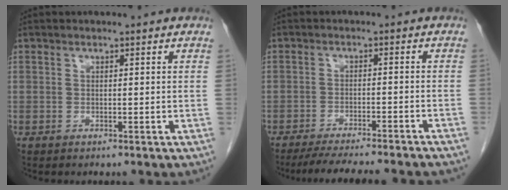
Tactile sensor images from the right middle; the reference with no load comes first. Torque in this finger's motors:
{"motor_torque": [1.08, -1.05, 0.24, 0.06]}